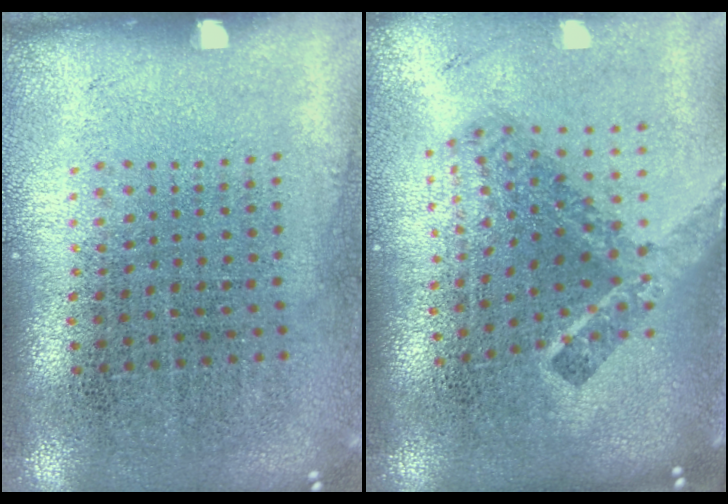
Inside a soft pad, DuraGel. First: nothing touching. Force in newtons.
{"total": 2.3, "press": 1.5, "slide": 1.7}